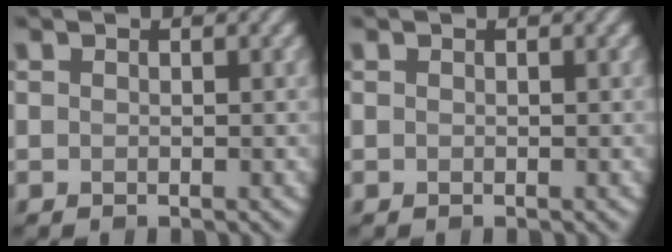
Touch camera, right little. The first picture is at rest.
{"total": 0.0}